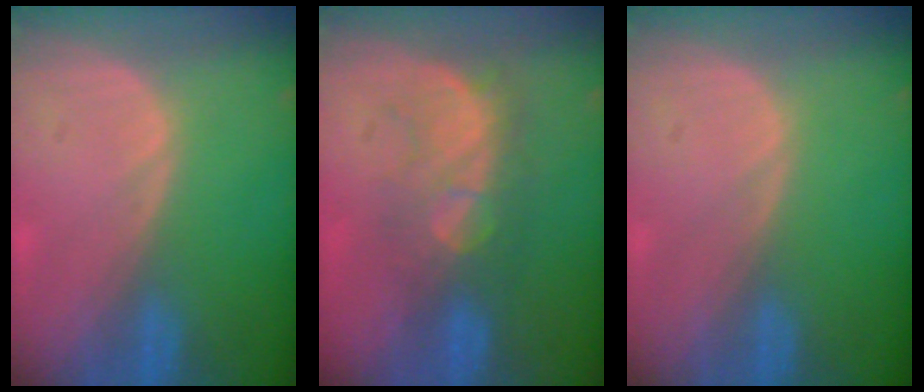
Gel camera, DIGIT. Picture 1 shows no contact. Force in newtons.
{"total": 7.7, "press": 7.4, "slide": 2.1}
{"total": 0.0}